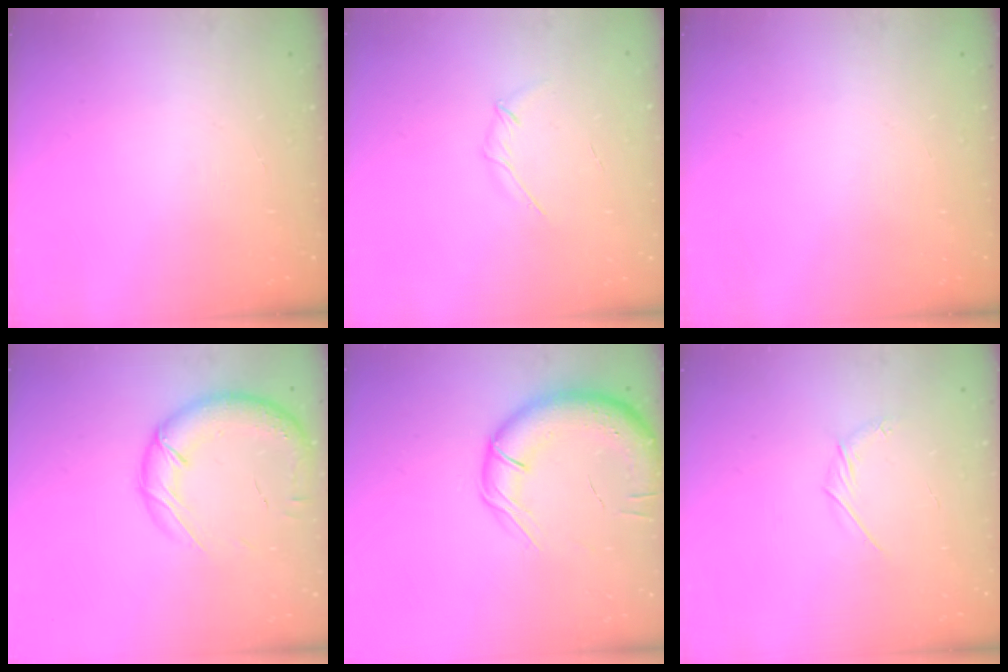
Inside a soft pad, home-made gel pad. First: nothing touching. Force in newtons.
{"total": 3.3, "press": 3.2, "slide": 0.9}
{"total": 0.0}
{"total": 19.3, "press": 18.8, "slide": 4.3}
{"total": 15.4, "press": 14.9, "slide": 4.0}
{"total": 3.3, "press": 3.2, "slide": 0.7}